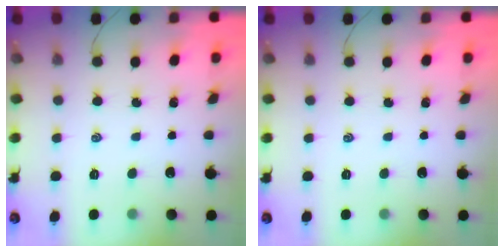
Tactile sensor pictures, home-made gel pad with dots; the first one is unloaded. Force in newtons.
{"total": 0.0}